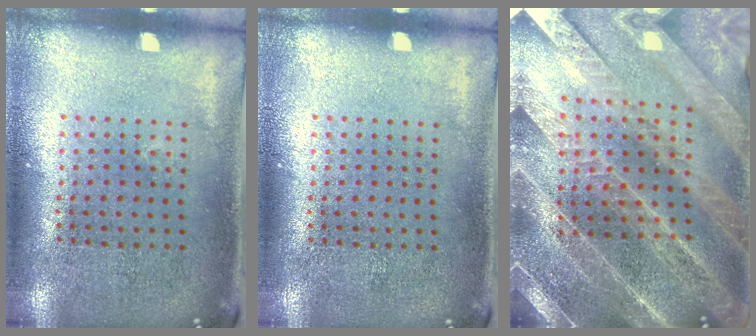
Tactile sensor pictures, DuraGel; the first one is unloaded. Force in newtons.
{"total": 0.0}
{"total": 3.5, "press": 3.3, "slide": 1.0}